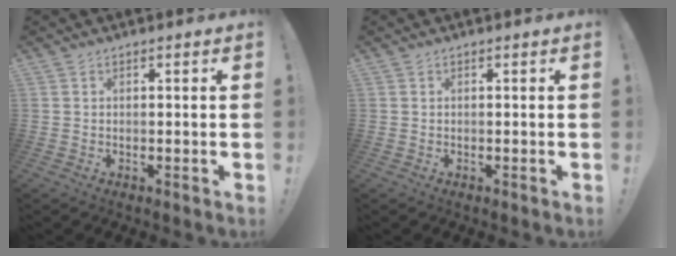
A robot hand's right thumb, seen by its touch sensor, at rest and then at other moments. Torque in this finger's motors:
{"motor_torque": [-0.01, 0.00, 0.01, 0.00, 0.01]}